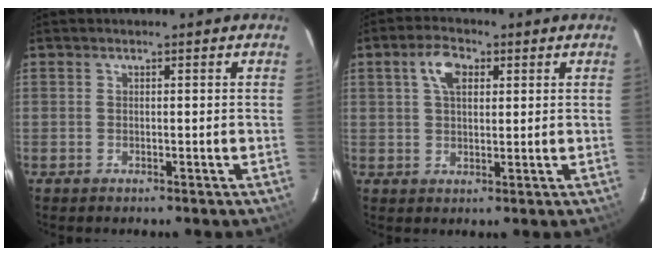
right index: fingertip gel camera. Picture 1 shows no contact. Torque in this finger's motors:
{"motor_torque": [0.26, 0.17, 0.15, 0.04]}